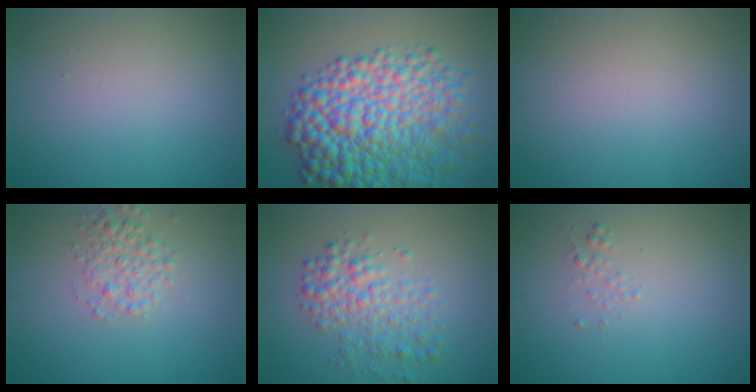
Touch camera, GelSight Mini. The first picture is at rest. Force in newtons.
{"total": 10.9, "press": 10.9, "slide": 0.2}
{"total": 0.0}
{"total": 2.4, "press": 2.4, "slide": 0.1}
{"total": 3.7, "press": 3.7, "slide": 0.1}
{"total": 0.8, "press": 0.8, "slide": 0.1}